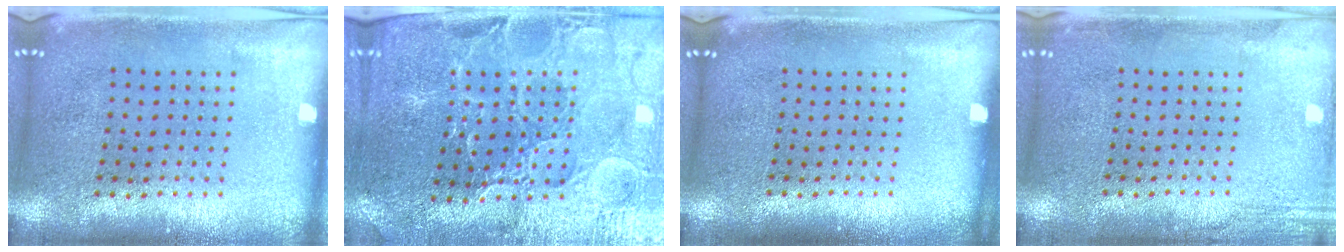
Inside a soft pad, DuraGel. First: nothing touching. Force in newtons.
{"total": 3.3, "press": 3.2, "slide": 0.6}
{"total": 0.0}
{"total": 1.9, "press": 1.9, "slide": 0.2}